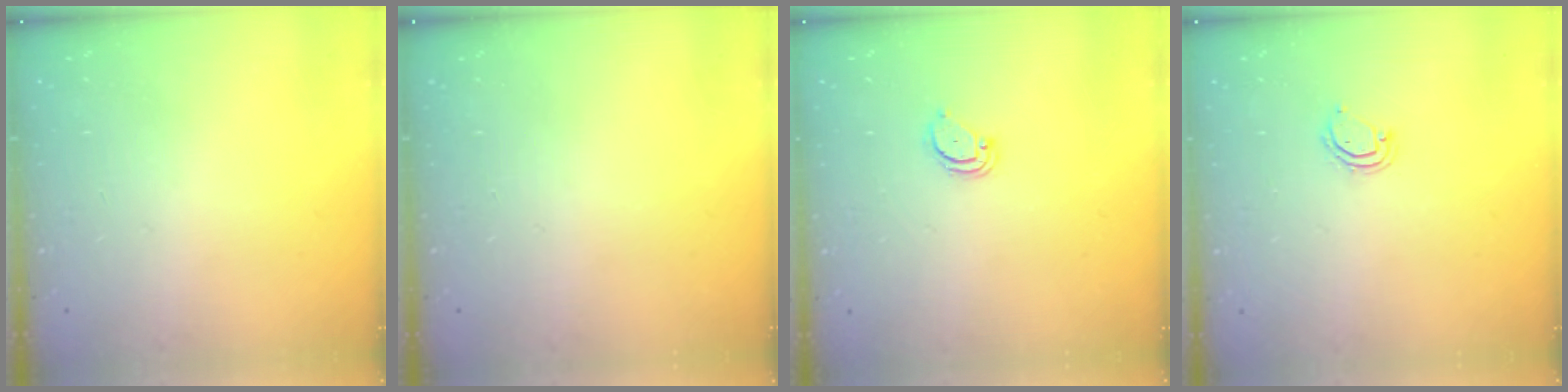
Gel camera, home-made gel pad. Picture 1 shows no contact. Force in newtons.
{"total": 0.0}
{"total": 2.6, "press": 2.6, "slide": 0.2}
{"total": 4.7, "press": 4.6, "slide": 0.4}